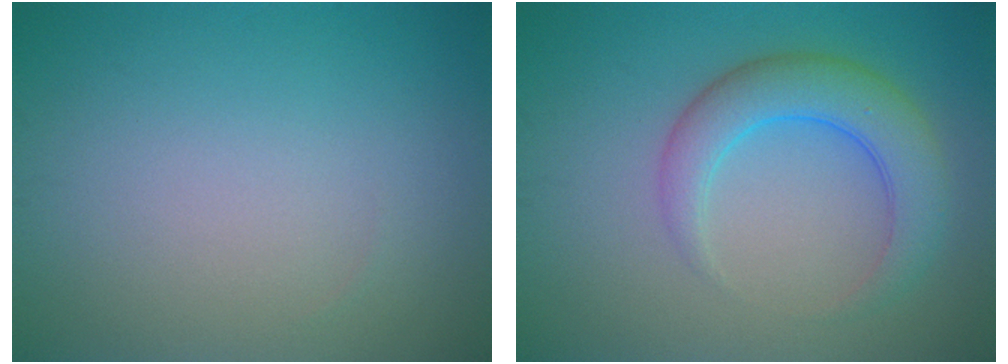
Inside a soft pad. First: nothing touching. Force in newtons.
{"total": 4.7, "press": 4.7, "slide": 0.1}